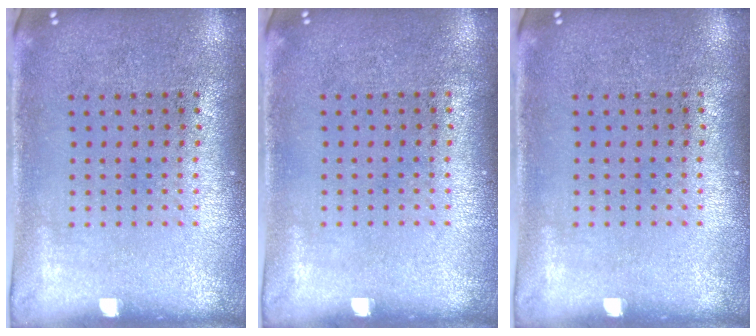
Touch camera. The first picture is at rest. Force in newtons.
{"total": 0.0}
{"total": 0.0}